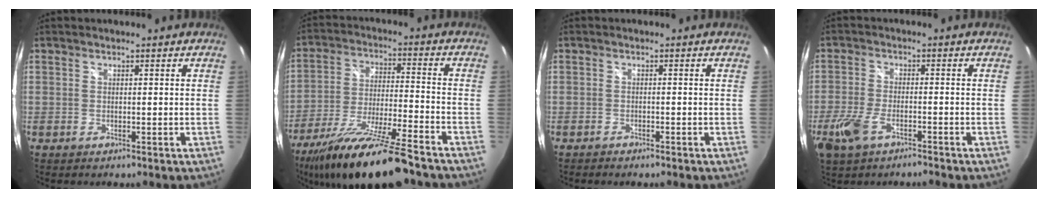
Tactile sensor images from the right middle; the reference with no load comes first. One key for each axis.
{"total": 19.1, "fx": -15.4, "fy": 1.5, "fz": 11.3, "tx": -0.221, "ty": -0.042, "tz": -0.263}
{"total": 1.5, "fx": -1.4, "fy": 0.4, "fz": 0.5, "tx": -0.018, "ty": -0.005, "tz": -0.025}
{"total": 7.1, "fx": -4.2, "fy": 3.0, "fz": 4.8, "tx": -0.122, "ty": -0.012, "tz": -0.080}